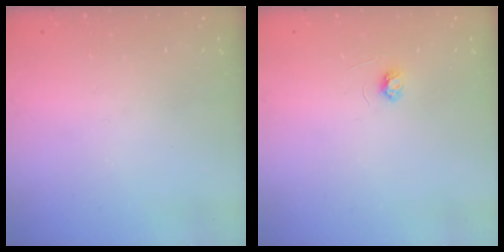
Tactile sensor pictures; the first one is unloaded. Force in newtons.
{"total": 3.1, "press": 3.1, "slide": 0.4}